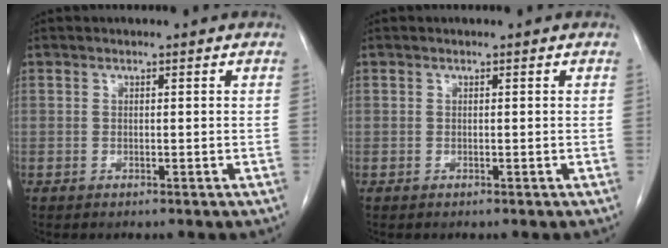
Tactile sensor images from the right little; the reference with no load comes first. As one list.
[{"total": 0.0}]